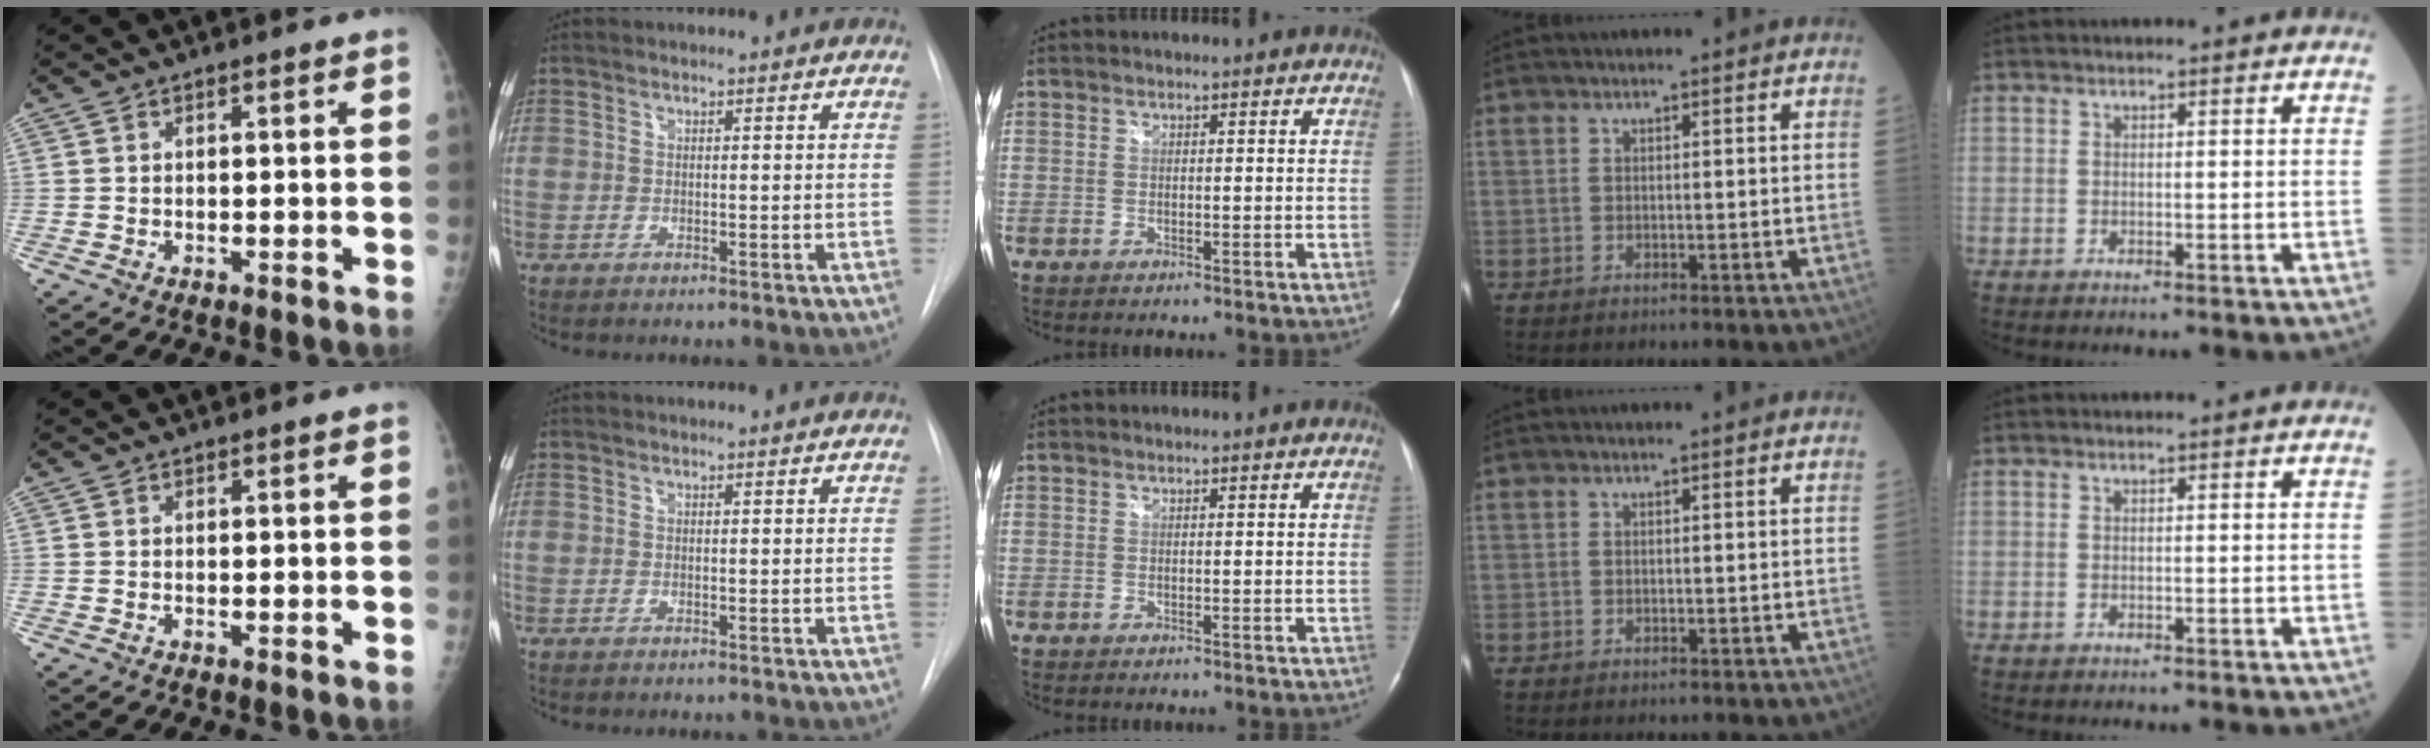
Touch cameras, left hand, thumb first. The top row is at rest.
{}